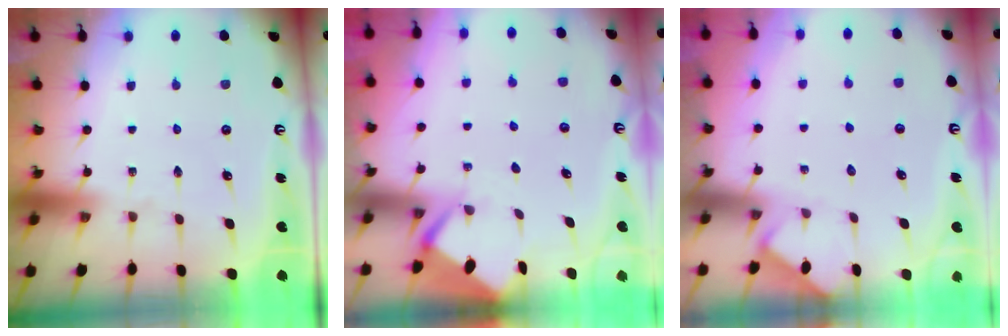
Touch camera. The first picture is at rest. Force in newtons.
{"total": 2.8, "press": 2.8, "slide": 0.3}
{"total": 1.9, "press": 1.9, "slide": 0.3}